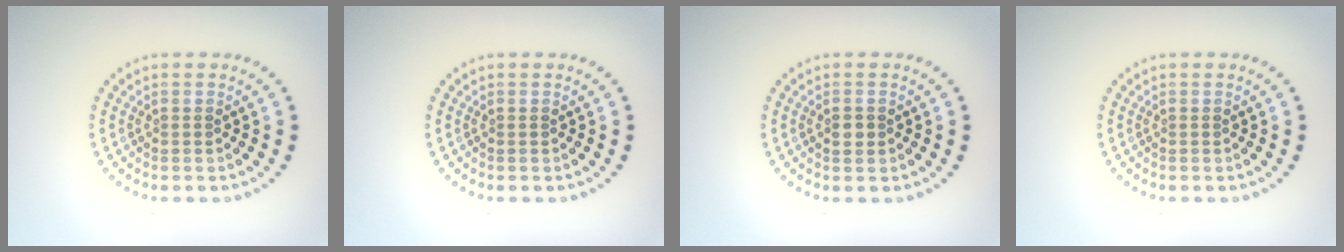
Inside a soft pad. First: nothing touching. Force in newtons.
{"total": 0.0}
{"total": 1.4, "press": 1.4, "slide": 0.2}
{"total": 0.0}